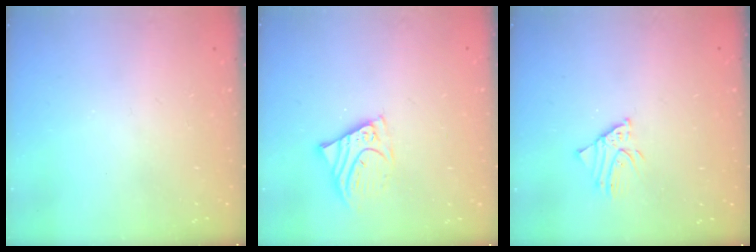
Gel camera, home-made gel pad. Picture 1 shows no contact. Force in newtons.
{"total": 7.3, "press": 7.2, "slide": 0.8}
{"total": 2.6, "press": 2.6, "slide": 0.2}